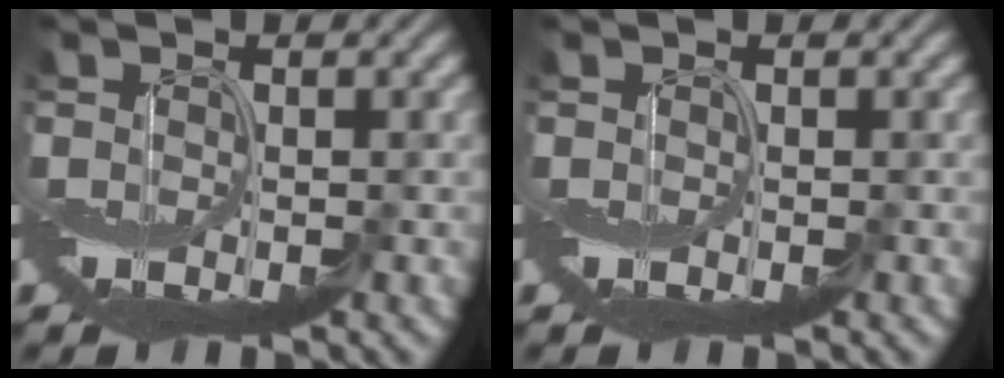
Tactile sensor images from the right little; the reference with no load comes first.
{"total": 0.0}